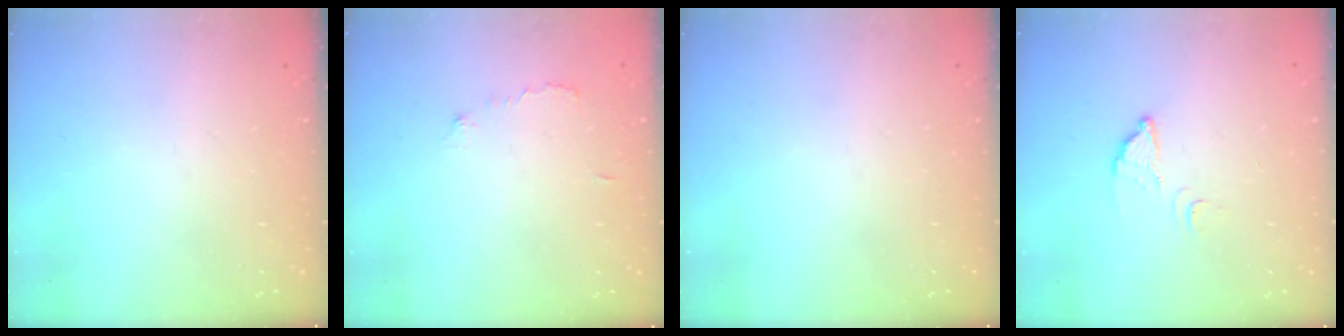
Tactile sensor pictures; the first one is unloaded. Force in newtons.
{"total": 5.5, "press": 5.5, "slide": 0.2}
{"total": 0.0}
{"total": 2.7, "press": 2.7, "slide": 0.3}